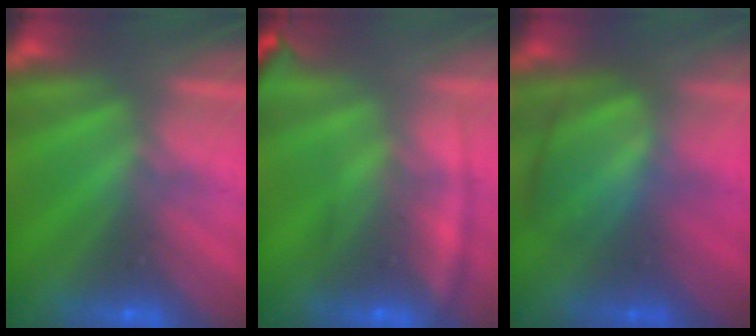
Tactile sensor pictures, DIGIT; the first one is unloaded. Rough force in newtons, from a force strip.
{"total": 6.9}
{"total": 2.9}